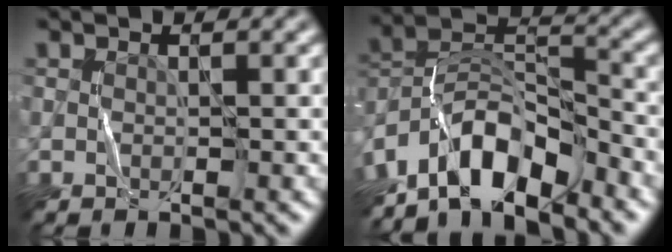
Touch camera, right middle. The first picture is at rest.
{"total": 8.8, "force": [-6.6, 3.4, 4.7], "torque": [-0.068, 0.007, -0.134]}